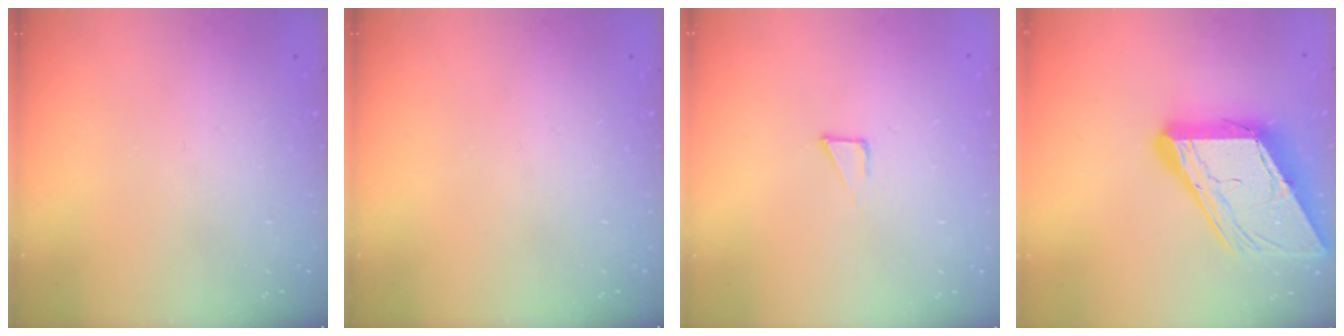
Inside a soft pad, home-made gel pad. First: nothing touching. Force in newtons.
{"total": 0.0}
{"total": 2.3, "press": 2.3, "slide": 0.1}
{"total": 23.4, "press": 23.3, "slide": 2.5}